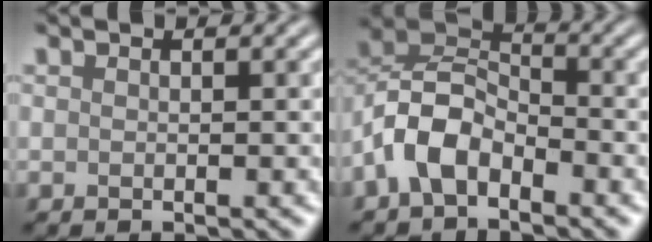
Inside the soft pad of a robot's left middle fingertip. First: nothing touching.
{"total": 6.0, "force": [-3.1, 3.5, 3.8], "torque": [-0.080, 0.012, -0.074]}